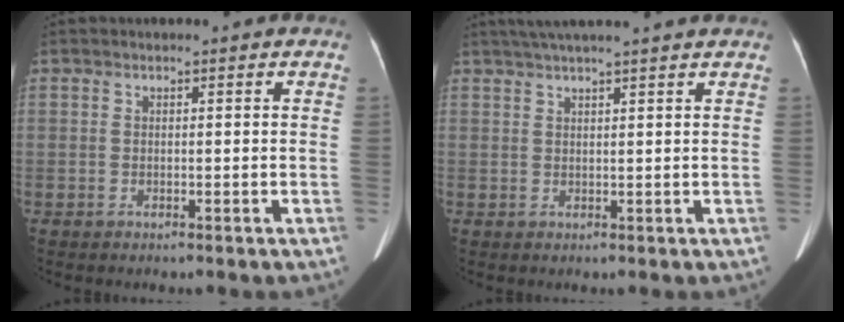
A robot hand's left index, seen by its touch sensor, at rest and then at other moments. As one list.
[{"total": 9.8, "force": [8.3, -0.4, 5.2], "torque": [-0.081, 0.036, 0.105]}]